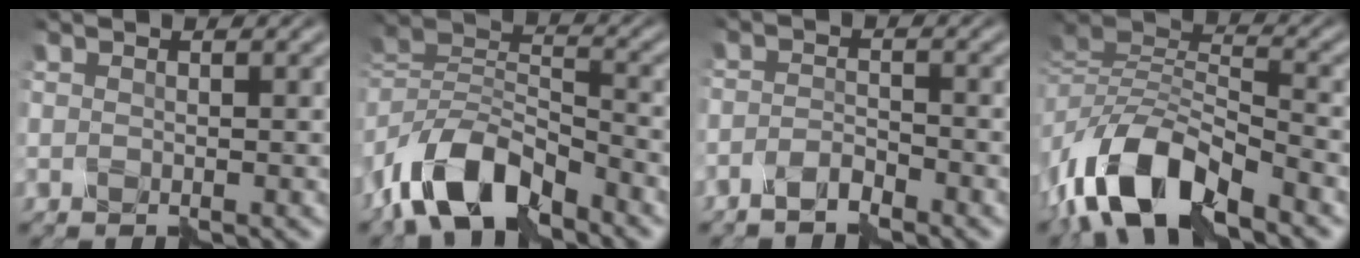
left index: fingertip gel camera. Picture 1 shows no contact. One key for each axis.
{"total": 8.5, "fx": -5.9, "fy": 3.6, "fz": 4.9, "tx": -0.081, "ty": 0.008, "tz": -0.120}
{"total": 1.9, "fx": -1.7, "fy": 0.3, "fz": 0.8, "tx": -0.014, "ty": 0.009, "tz": -0.031}
{"total": 10.1, "fx": -5.9, "fy": 4.4, "fz": 7.0, "tx": -0.129, "ty": 0.012, "tz": -0.117}